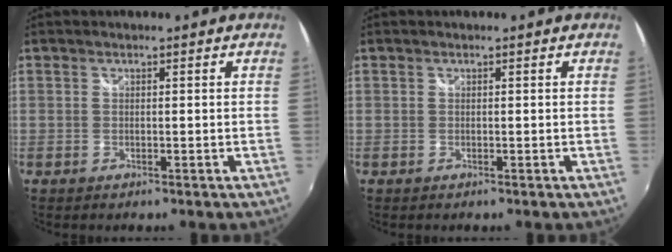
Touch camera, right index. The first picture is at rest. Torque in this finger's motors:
{"motor_torque": [0.00, 0.00, 0.01, 0.00]}